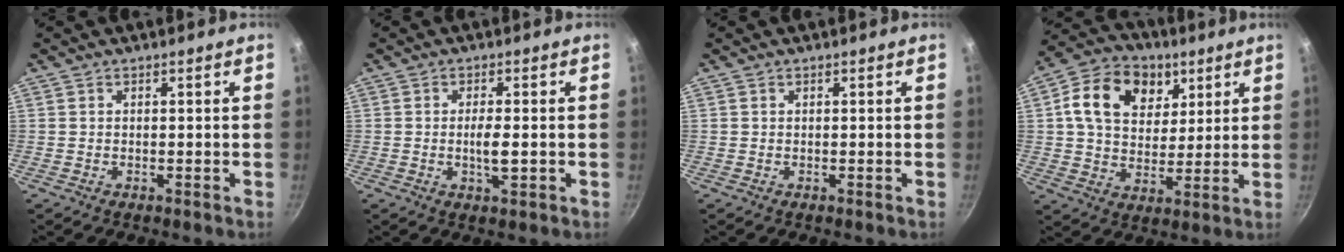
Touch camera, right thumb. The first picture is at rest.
{"total": 3.8, "force": [-0.5, 1.0, 3.6], "torque": [-0.068, -0.001, -0.011]}
{"total": 0.0}
{"total": 15.5, "force": [5.7, 11.5, 8.7], "torque": [-0.125, -0.008, 0.086]}